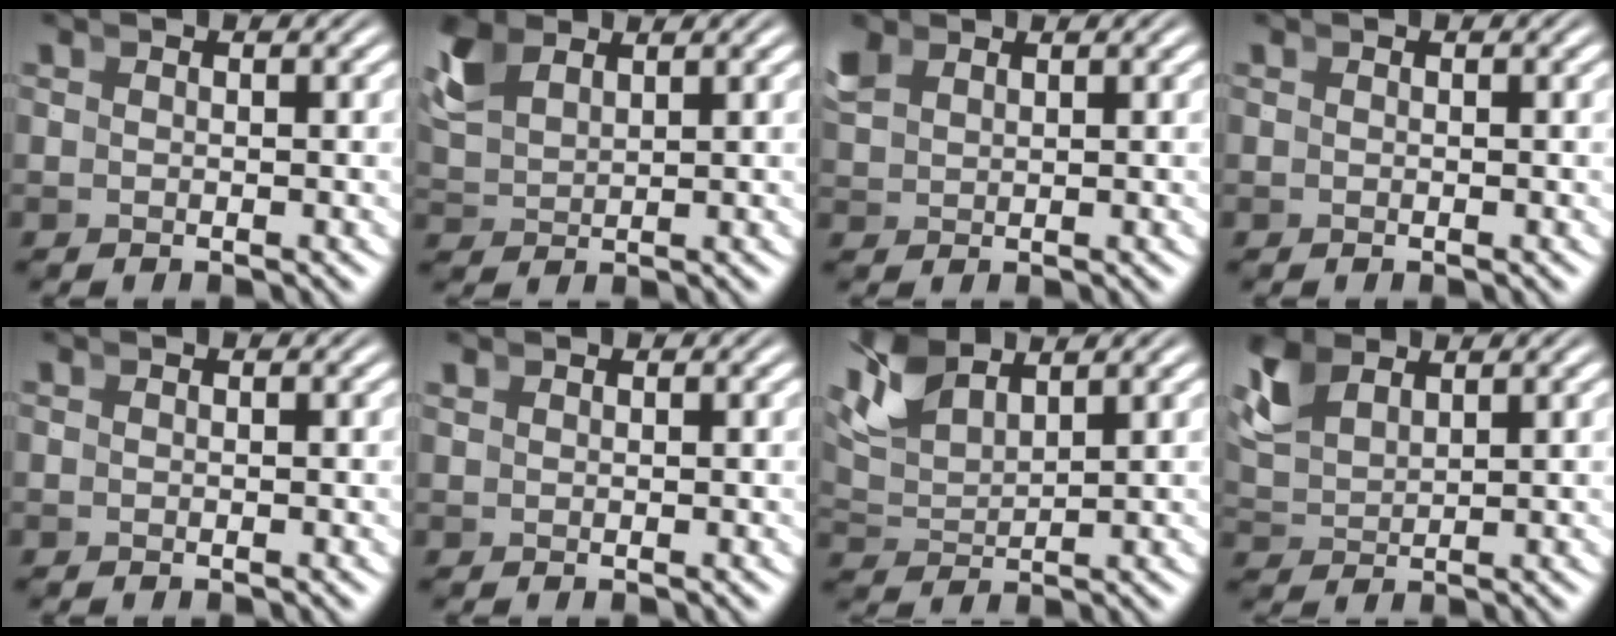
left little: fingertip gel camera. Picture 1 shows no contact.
{"total": 3.1, "force": [2.2, 1.6, 1.5], "torque": [-0.048, -0.001, 0.051]}
{"total": 1.6, "force": [1.3, 0.7, 0.6], "torque": [-0.020, -0.001, 0.036]}
{"total": 0.0}
{"total": 0.0}
{"total": 0.5, "force": [0.5, -0.2, -0.1], "torque": [0.006, 0.002, 0.015]}
{"total": 4.9, "force": [2.9, 2.4, 3.0], "torque": [-0.084, -0.002, 0.057]}
{"total": 3.8, "force": [2.4, 2.1, 2.0], "torque": [-0.063, -0.002, 0.054]}